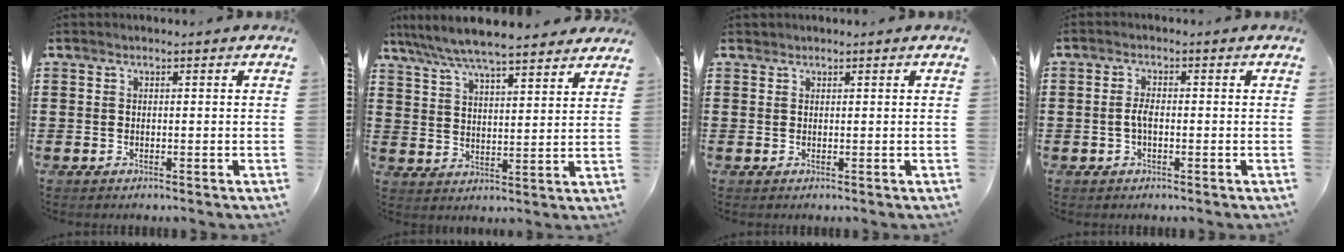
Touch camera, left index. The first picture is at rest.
{"total": 7.1, "force": [6.6, 0.4, 2.7], "torque": [-0.078, -0.029, 0.116]}
{"total": 0.6, "force": [0.5, 0.3, 0.0], "torque": [-0.002, 0.002, 0.011]}
{"total": 2.4, "force": [-0.3, 1.0, 2.1], "torque": [-0.049, -0.001, -0.009]}